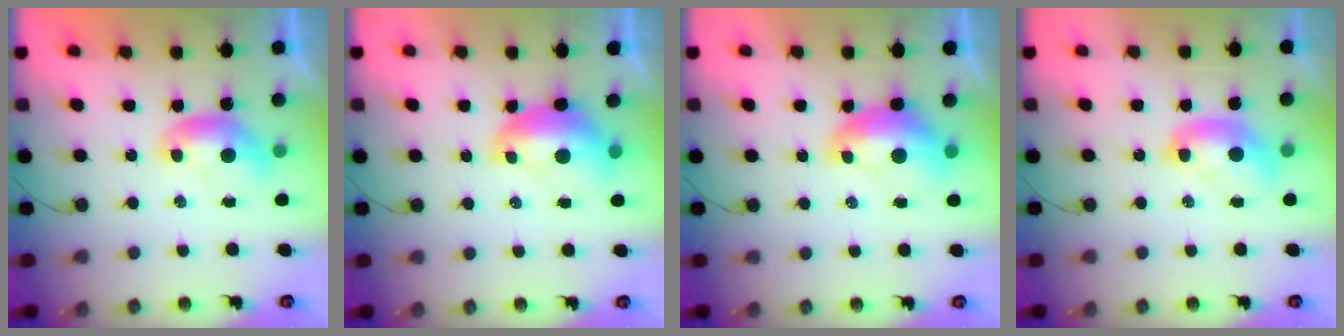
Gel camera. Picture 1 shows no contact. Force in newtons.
{"total": 2.8, "press": 2.7, "slide": 0.7}
{"total": 2.4, "press": 2.3, "slide": 0.7}
{"total": 2.1, "press": 2.1, "slide": 0.2}